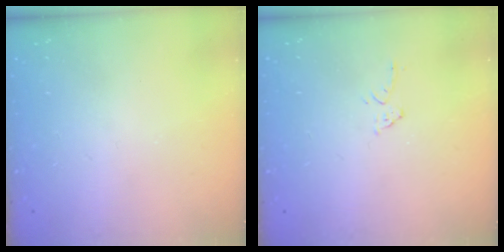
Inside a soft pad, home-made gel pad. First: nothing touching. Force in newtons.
{"total": 3.1, "press": 3.1, "slide": 0.2}